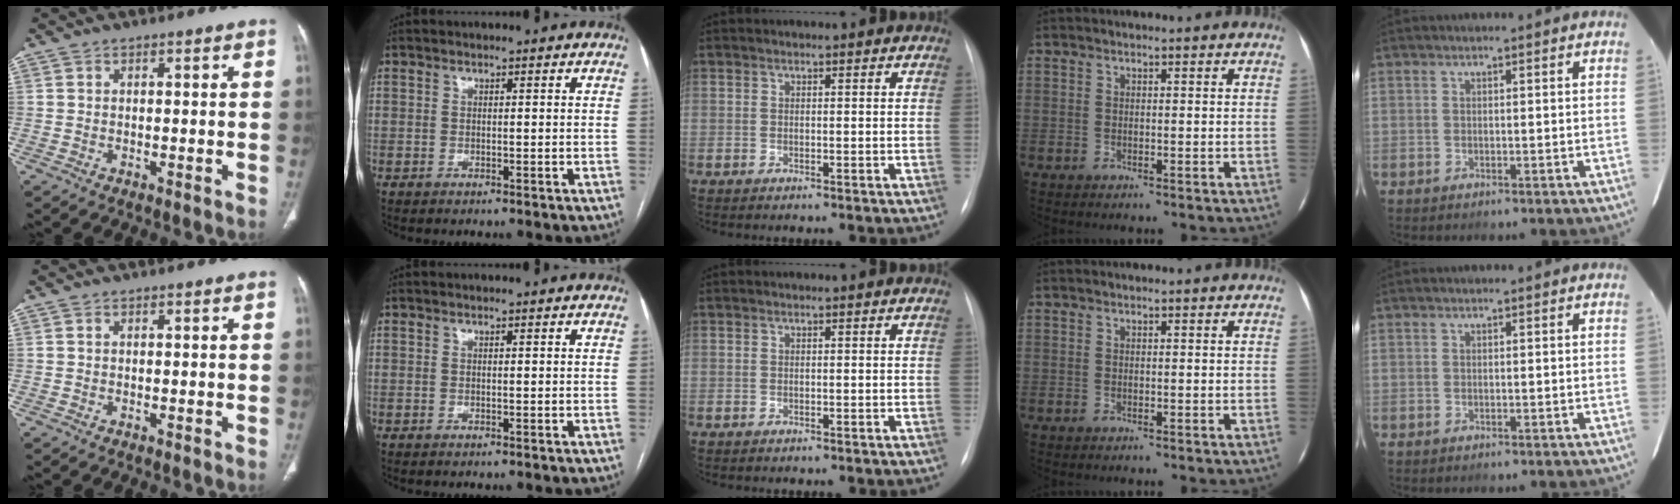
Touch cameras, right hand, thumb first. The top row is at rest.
{}